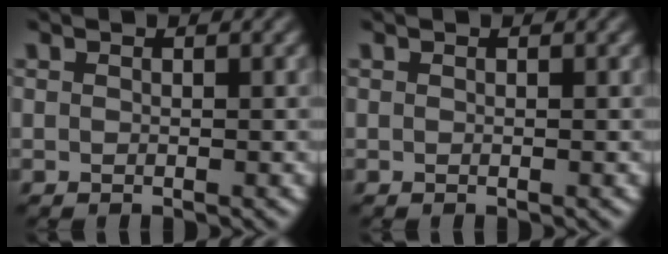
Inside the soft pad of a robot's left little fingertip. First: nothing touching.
{"total": 0.0}